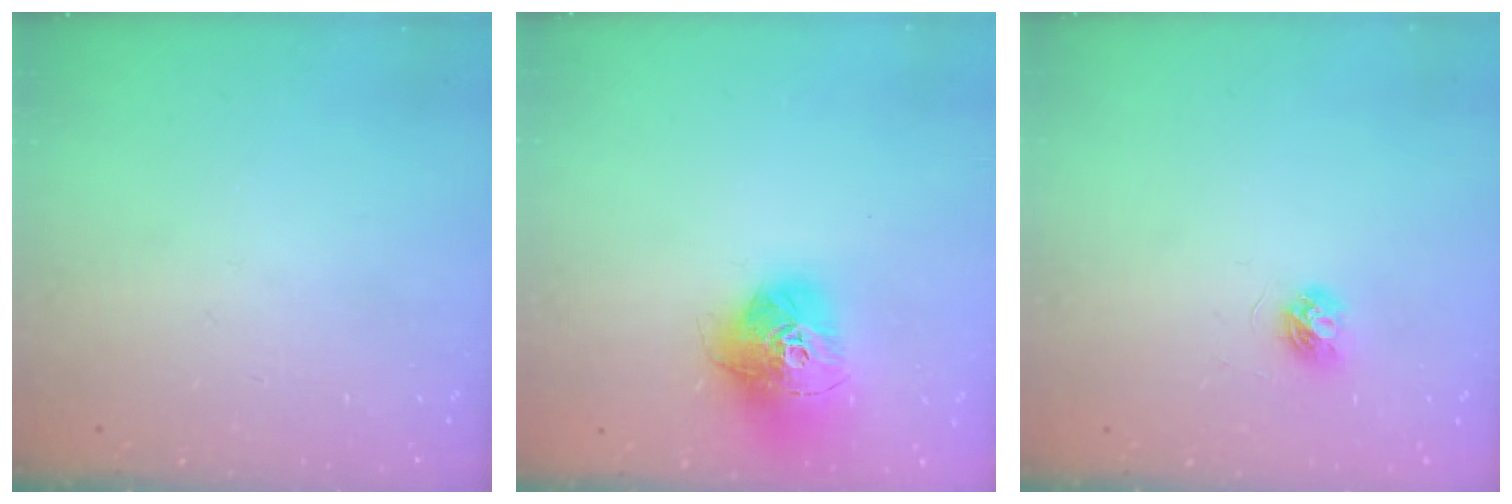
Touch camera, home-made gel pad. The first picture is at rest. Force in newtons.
{"total": 17.0, "press": 16.9, "slide": 1.5}
{"total": 4.6, "press": 4.6, "slide": 0.5}